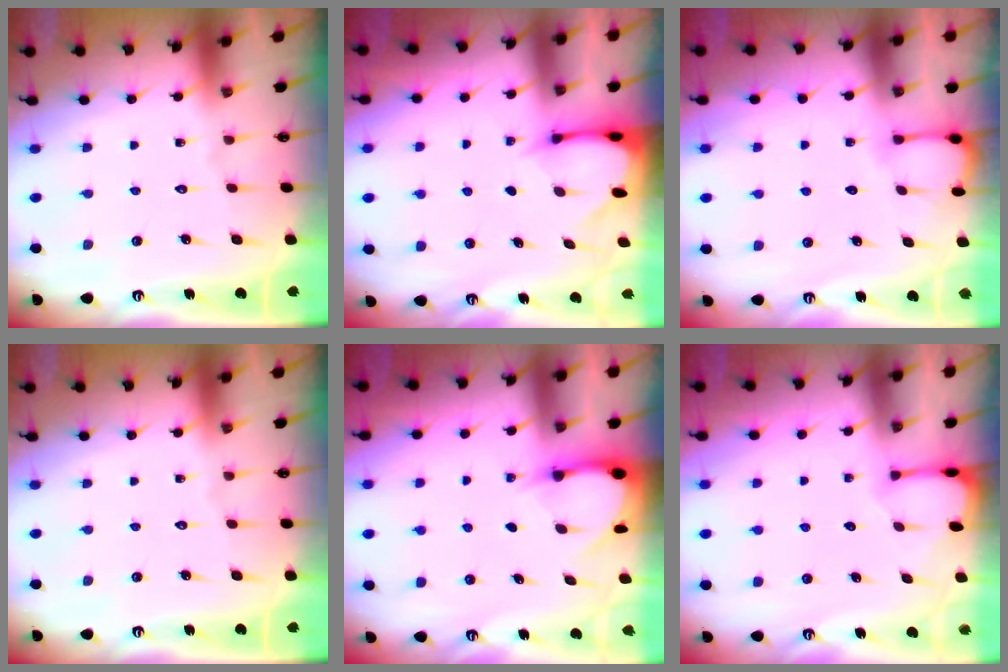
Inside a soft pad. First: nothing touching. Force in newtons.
{"total": 2.6, "press": 2.5, "slide": 0.3}
{"total": 2.6, "press": 2.6, "slide": 0.3}
{"total": 0.0}
{"total": 3.3, "press": 3.3, "slide": 0.5}
{"total": 1.3, "press": 1.2, "slide": 0.2}